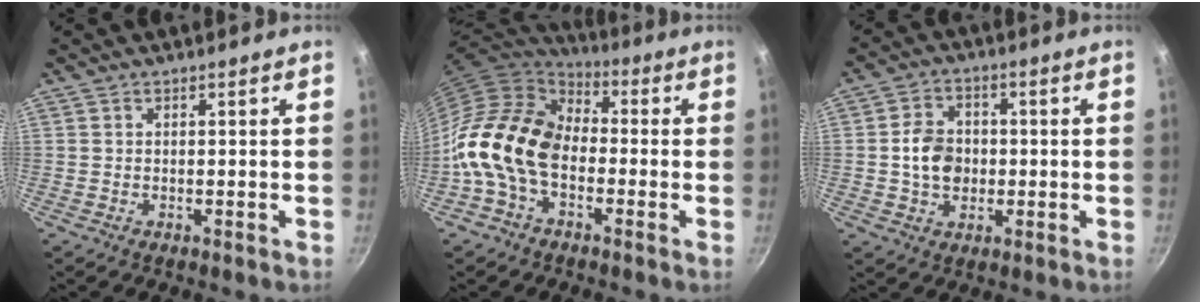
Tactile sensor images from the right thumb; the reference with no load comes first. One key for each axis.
{"total": 16.9, "fx": -3.0, "fy": 11.4, "fz": 12.0, "tx": -0.197, "ty": 0.043, "tz": -0.081}
{"total": 7.7, "fx": -0.4, "fy": 6.2, "fz": 4.6, "tx": -0.059, "ty": 0.013, "tz": -0.011}